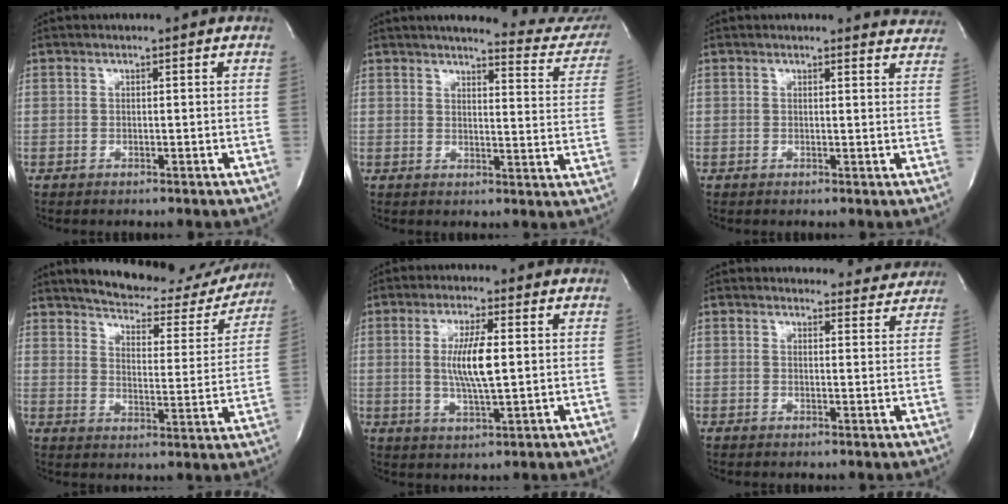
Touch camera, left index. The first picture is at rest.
{"total": 17.9, "force": [16.6, 2.9, 6.1], "torque": [-0.059, -0.068, 0.171]}
{"total": 4.6, "force": [4.5, 1.1, -0.2], "torque": [0.018, -0.030, 0.015]}
{"total": 18.9, "force": [17.3, 5.2, 5.4], "torque": [-0.067, -0.033, 0.216]}
{"total": 7.1, "force": [0.5, 1.0, 7.0], "torque": [-0.138, -0.010, 0.009]}
{"total": 6.6, "force": [6.3, 1.9, -0.3], "torque": [0.027, -0.015, 0.049]}